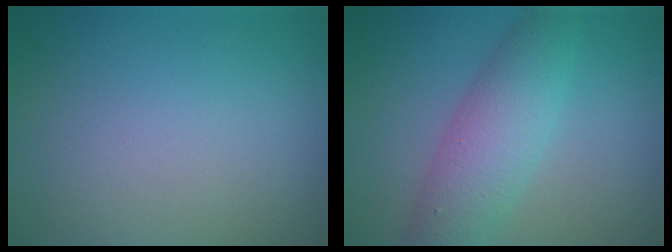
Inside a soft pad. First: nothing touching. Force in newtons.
{"total": 5.4, "press": 5.4, "slide": 0.1}